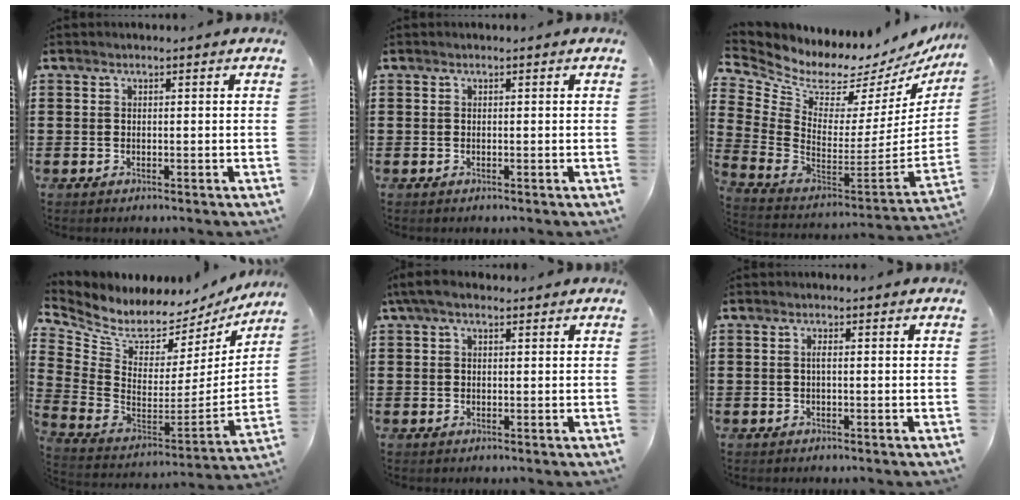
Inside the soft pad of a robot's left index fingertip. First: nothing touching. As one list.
[{"total": 0.0}, {"total": 4.5, "force": [3.7, 2.1, 1.2], "torque": [-0.057, -0.054, 0.060]}, {"total": 5.3, "force": [4.8, 1.9, 1.2], "torque": [-0.061, -0.056, 0.080]}, {"total": 3.2, "force": [1.7, 1.6, 2.2], "torque": [-0.049, 0.010, 0.030]}, {"total": 0.9, "force": [0.0, 0.1, 0.9], "torque": [-0.018, 0.001, 0.000]}]